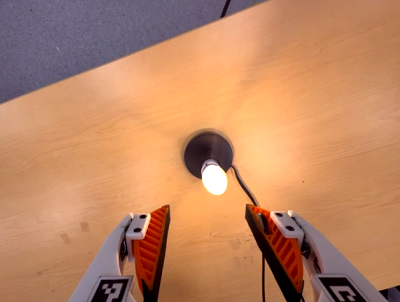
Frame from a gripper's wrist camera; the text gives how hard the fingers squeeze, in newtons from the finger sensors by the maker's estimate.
{"total": 0.0}